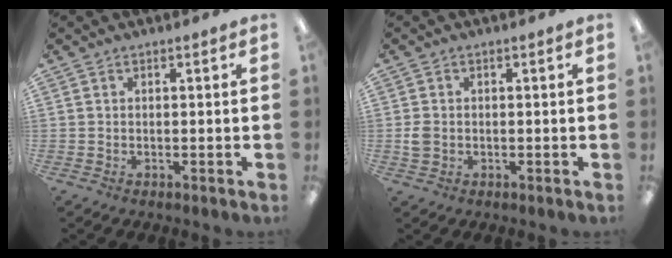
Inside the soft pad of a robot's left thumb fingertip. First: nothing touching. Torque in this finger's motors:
{"motor_torque": [-0.43, 0.48, 0.04, -0.04, -0.01]}